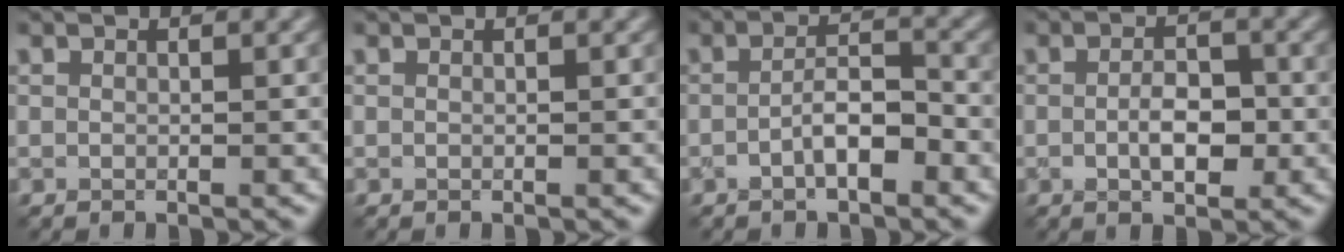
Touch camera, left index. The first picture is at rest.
{"total": 0.0}
{"total": 3.0, "force": [-1.3, 0.9, 2.6], "torque": [-0.048, 0.009, -0.026]}
{"total": 3.1, "force": [-0.5, 1.5, 2.7], "torque": [-0.050, 0.000, -0.007]}